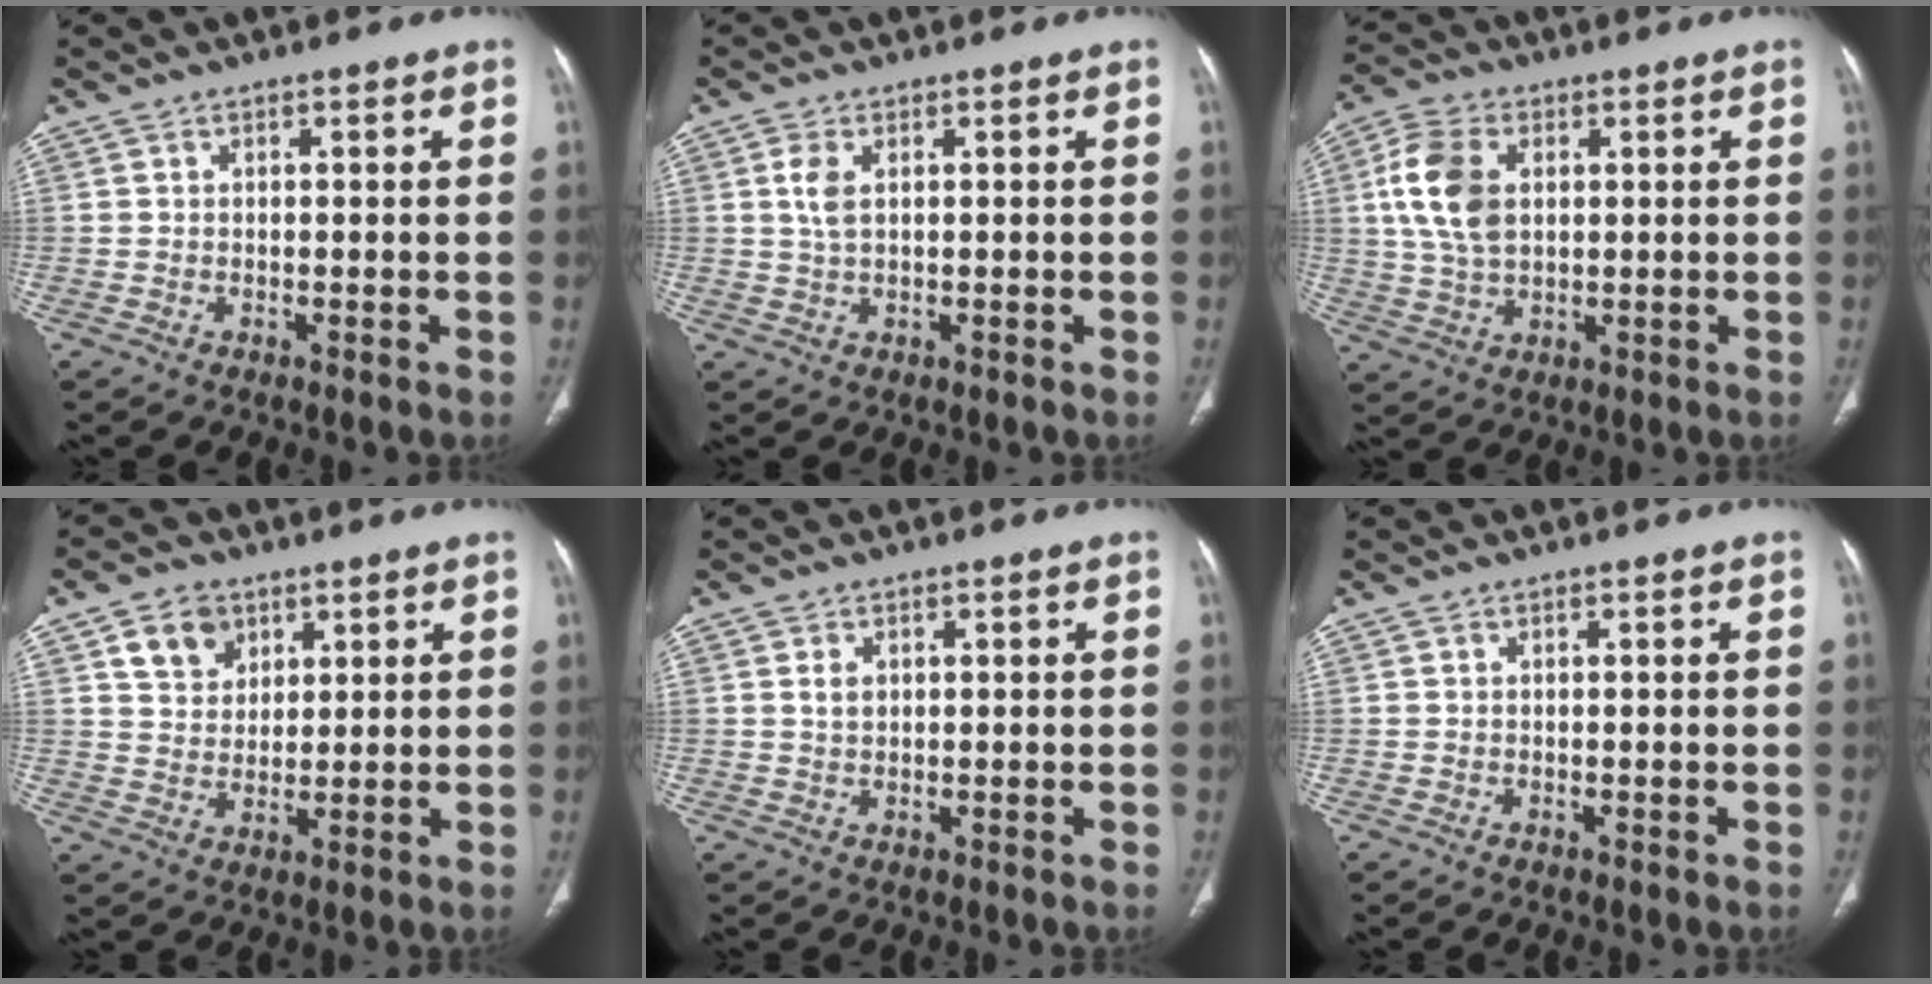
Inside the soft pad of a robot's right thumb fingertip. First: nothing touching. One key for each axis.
{"total": 3.4, "fx": 1.0, "fy": 1.6, "fz": 2.8, "tx": -0.066, "ty": 0.001, "tz": 0.020}
{"total": 10.8, "fx": 2.3, "fy": 6.8, "fz": 8.0, "tx": -0.160, "ty": 0.003, "tz": 0.045}
{"total": 7.1, "fx": 3.6, "fy": 5.4, "fz": 2.8, "tx": -0.025, "ty": -0.018, "tz": 0.067}
{"total": 1.8, "fx": 0.6, "fy": 1.2, "fz": 1.2, "tx": -0.016, "ty": -0.001, "tz": 0.014}
{"total": 0.0}